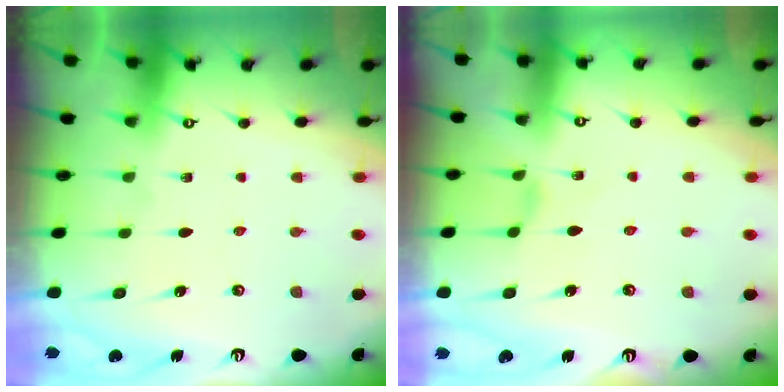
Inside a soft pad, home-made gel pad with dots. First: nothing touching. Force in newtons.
{"total": 0.9, "press": 0.8, "slide": 0.4}